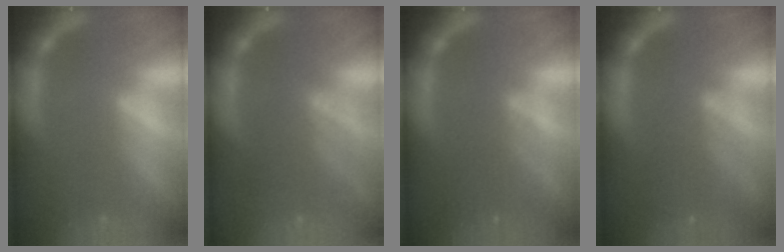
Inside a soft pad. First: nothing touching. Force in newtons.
{"total": 4.5}
{"total": 3.5}
{"total": 4.5}